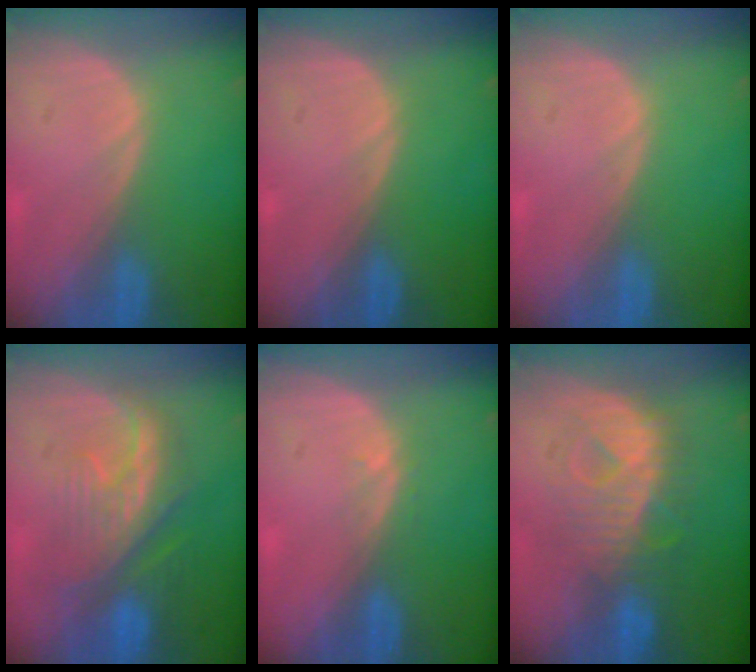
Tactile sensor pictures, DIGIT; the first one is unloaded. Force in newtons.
{"total": 0.0}
{"total": 0.0}
{"total": 9.4, "press": 8.8, "slide": 3.5}
{"total": 1.0, "press": 0.7, "slide": 0.7}
{"total": 8.2, "press": 8.2, "slide": 0.7}